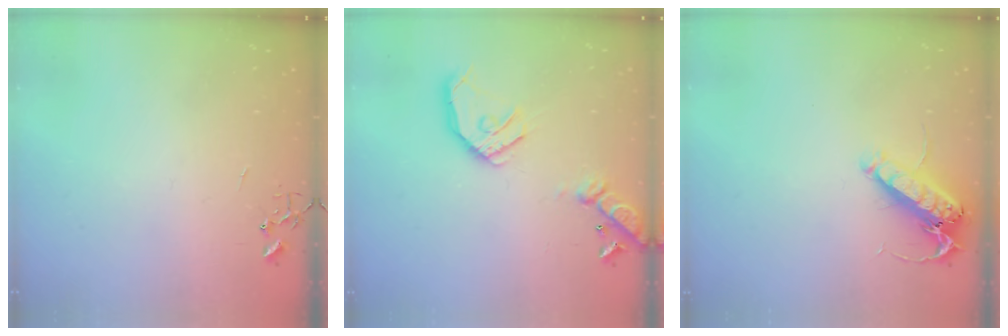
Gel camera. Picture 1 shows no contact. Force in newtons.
{"total": 17.3, "press": 17.0, "slide": 2.8}
{"total": 14.4, "press": 14.2, "slide": 2.0}